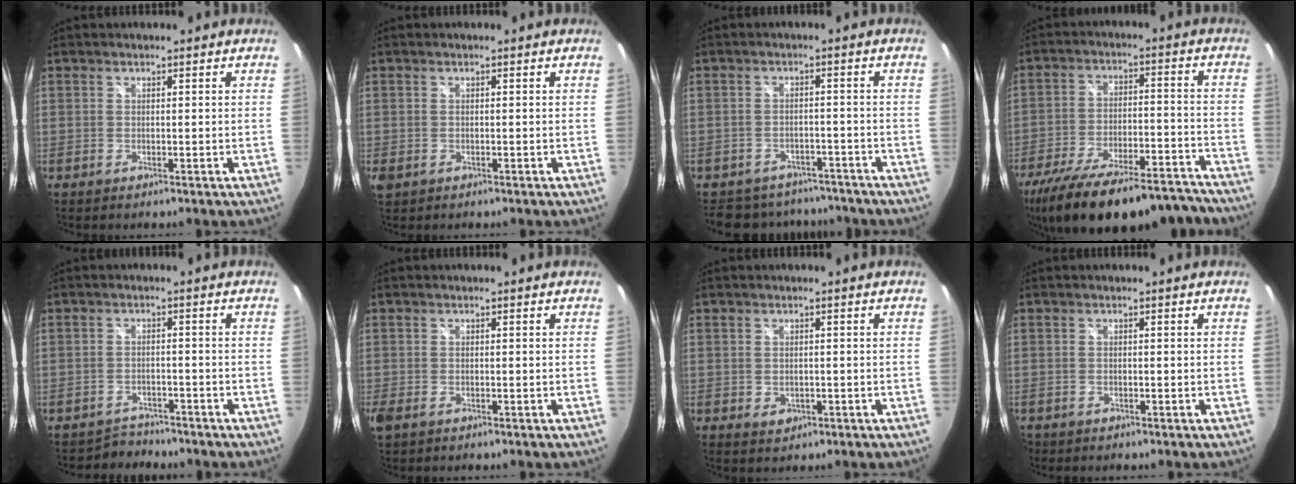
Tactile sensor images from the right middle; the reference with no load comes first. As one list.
[{"total": 2.4, "force": [-0.8, 1.7, 1.5], "torque": [-0.031, -0.007, -0.011]}, {"total": 11.8, "force": [-10.0, 5.4, 3.0], "torque": [-0.074, 0.015, -0.131]}, {"total": 25.8, "force": [-21.8, 6.6, 12.2], "torque": [-0.224, -0.030, -0.314]}, {"total": 3.5, "force": [-3.2, 1.4, -0.5], "torque": [0.003, 0.004, -0.055]}, {"total": 2.7, "force": [-1.3, 1.4, 1.9], "torque": [-0.040, -0.010, -0.021]}, {"total": 1.9, "force": [-0.3, 1.6, 1.1], "torque": [-0.016, -0.003, -0.003]}, {"total": 1.4, "force": [-0.9, 1.1, 0.3], "torque": [-0.011, -0.004, -0.016]}]